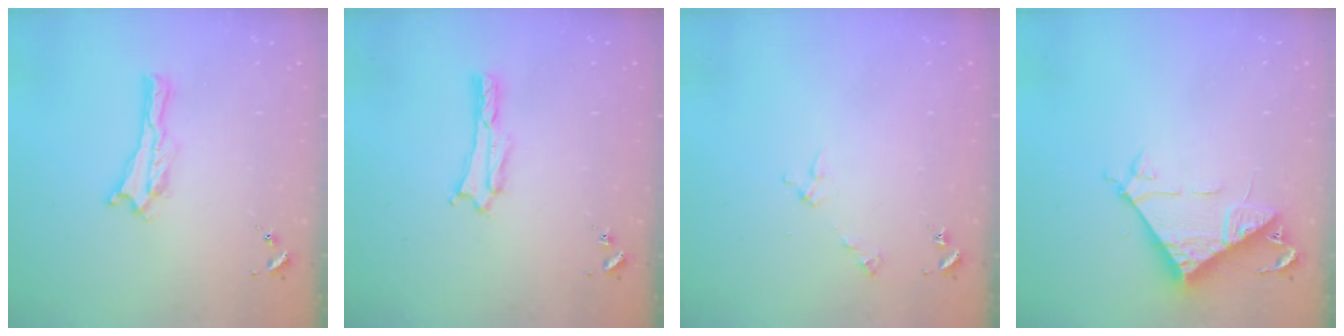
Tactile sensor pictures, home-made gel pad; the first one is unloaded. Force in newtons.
{"total": 1.8, "press": 1.8, "slide": 0.2}
{"total": 2.9, "press": 2.9, "slide": 0.2}
{"total": 8.4, "press": 8.3, "slide": 0.7}